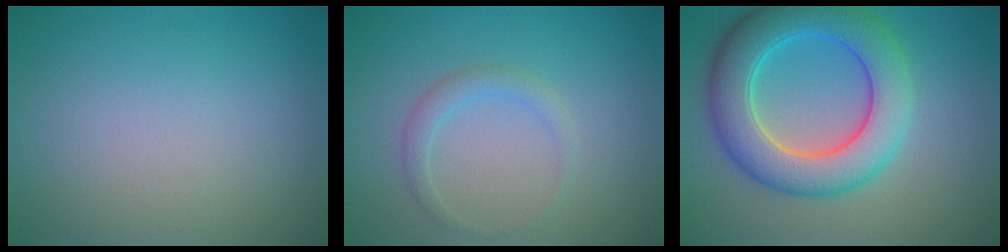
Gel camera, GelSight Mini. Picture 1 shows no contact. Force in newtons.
{"total": 1.6, "press": 1.6, "slide": 0.1}
{"total": 8.3, "press": 8.2, "slide": 0.5}